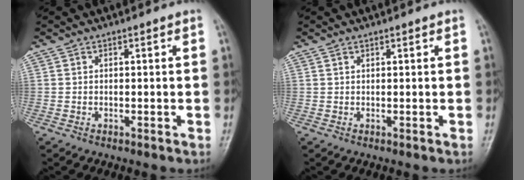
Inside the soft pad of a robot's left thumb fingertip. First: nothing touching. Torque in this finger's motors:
{"motor_torque": [-0.11, -0.06, -0.14, -0.24, -0.06]}